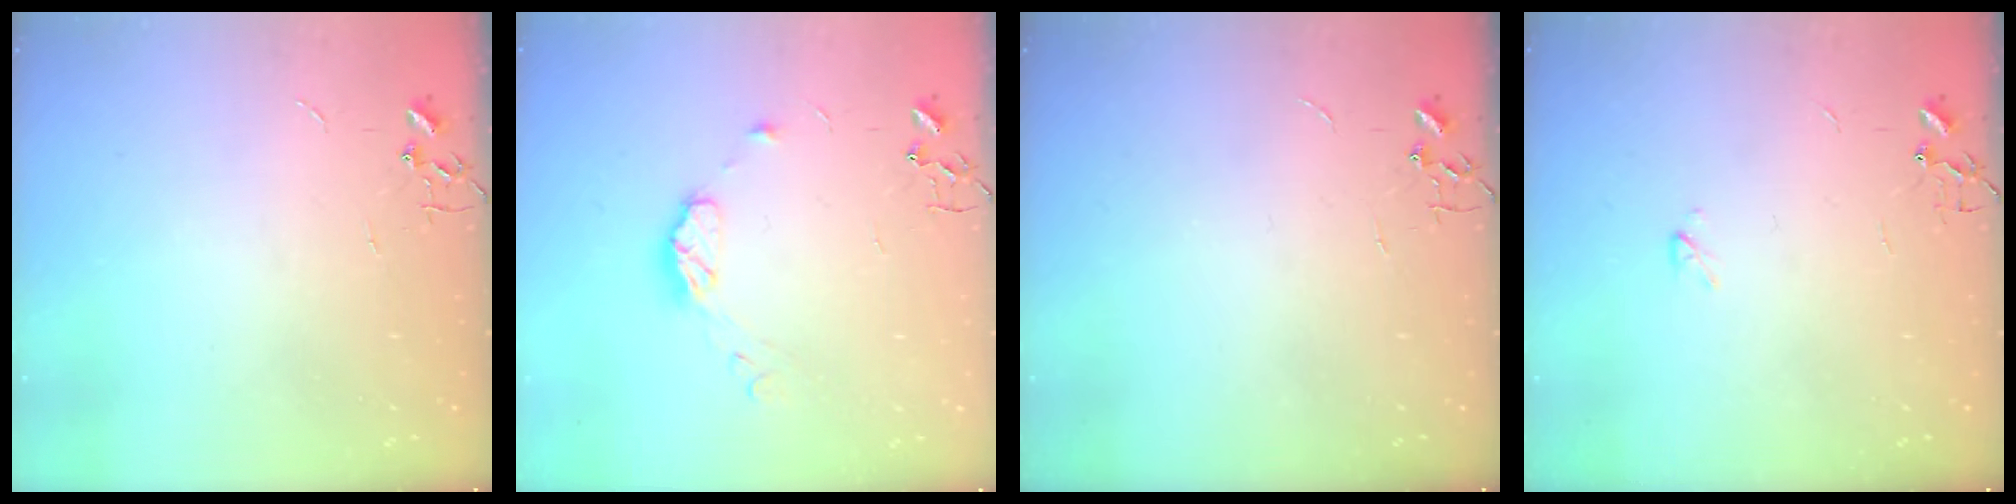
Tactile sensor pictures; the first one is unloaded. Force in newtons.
{"total": 8.0, "press": 8.0, "slide": 0.6}
{"total": 0.0}
{"total": 2.2, "press": 2.2, "slide": 0.4}